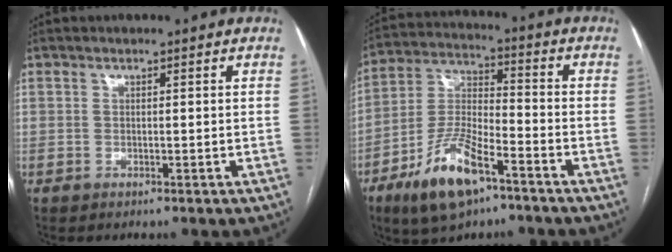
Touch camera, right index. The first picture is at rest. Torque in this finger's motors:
{"motor_torque": [1.08, -1.06, 0.60, 0.14]}